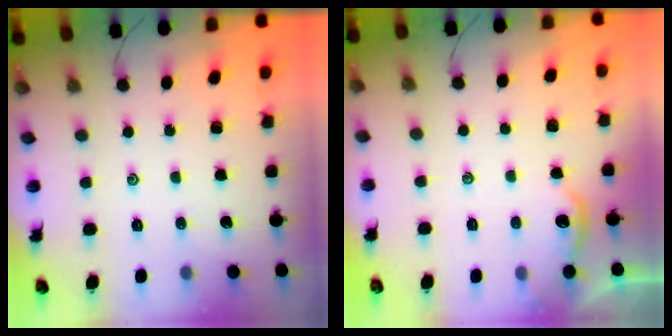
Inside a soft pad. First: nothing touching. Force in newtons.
{"total": 2.0, "press": 2.0, "slide": 0.1}